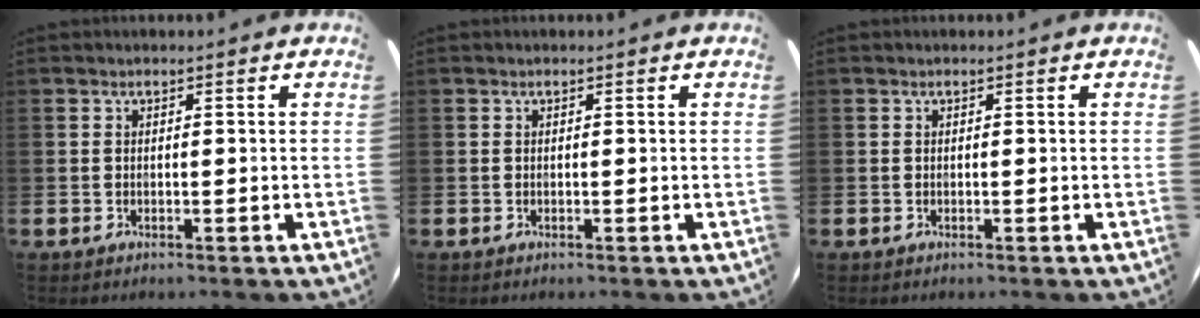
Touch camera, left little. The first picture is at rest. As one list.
[{"total": 0.0}, {"total": 0.0}]